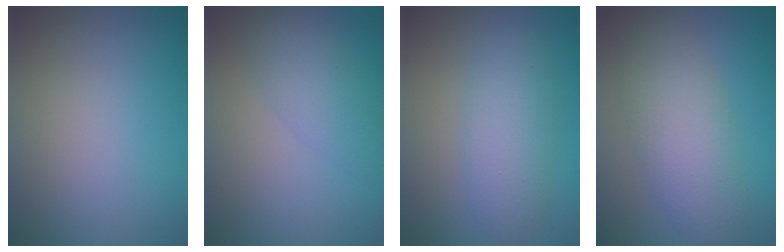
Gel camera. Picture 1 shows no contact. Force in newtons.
{"total": 1.9, "press": 1.9, "slide": 0.2}
{"total": 4.2, "press": 4.2, "slide": 0.1}
{"total": 5.5, "press": 5.5, "slide": 0.2}